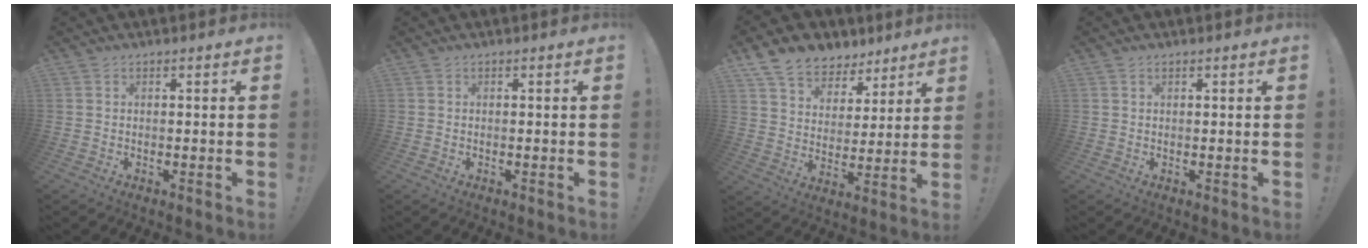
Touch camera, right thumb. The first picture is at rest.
{"total": 0.0}
{"total": 11.5, "force": [8.4, 7.3, 2.8], "torque": [-0.054, -0.057, 0.163]}
{"total": 0.6, "force": [0.4, 0.3, 0.3], "torque": [-0.003, -0.001, 0.007]}